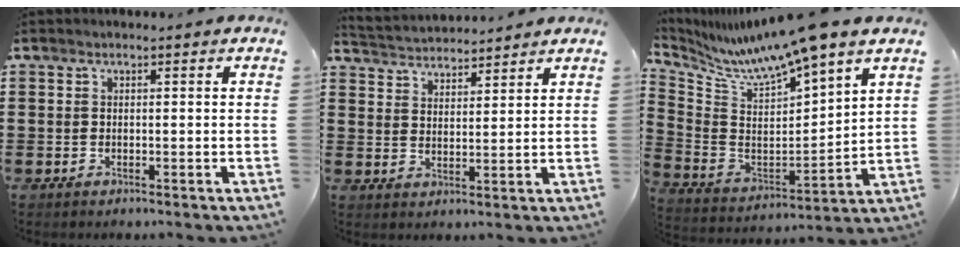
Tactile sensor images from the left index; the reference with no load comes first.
{"total": 3.3, "force": [3.2, 0.4, -0.6], "torque": [-0.004, -0.013, 0.058]}
{"total": 9.0, "force": [8.0, -0.5, 4.2], "torque": [-0.112, -0.064, 0.125]}